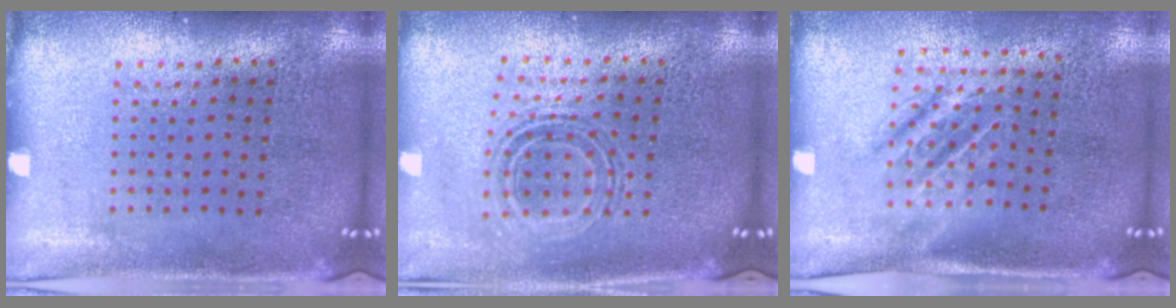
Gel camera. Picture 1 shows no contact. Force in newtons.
{"total": 0.9, "press": 0.8, "slide": 0.3}
{"total": 1.6, "press": 1.3, "slide": 1.0}